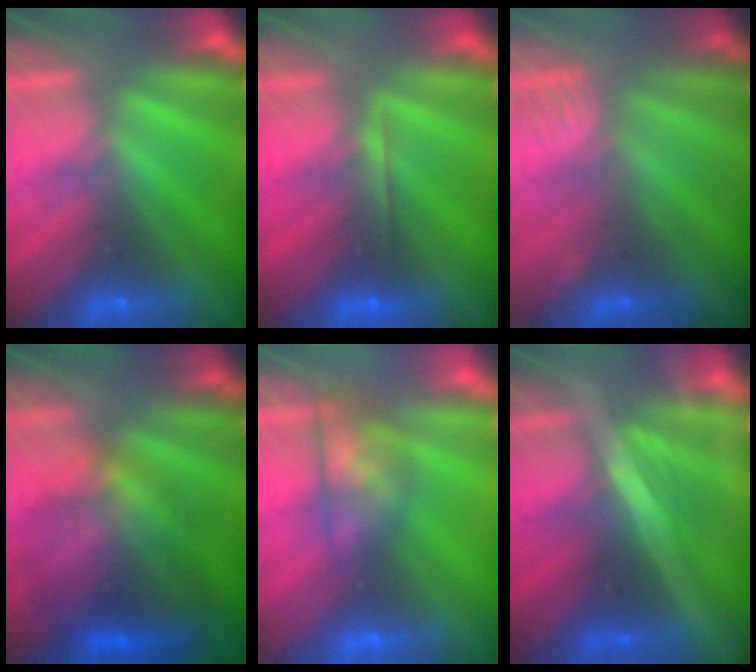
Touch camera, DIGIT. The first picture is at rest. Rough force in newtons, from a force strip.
{"total": 1.8}
{"total": 2.5}
{"total": 7.3}
{"total": 5.8}
{"total": 1.2}